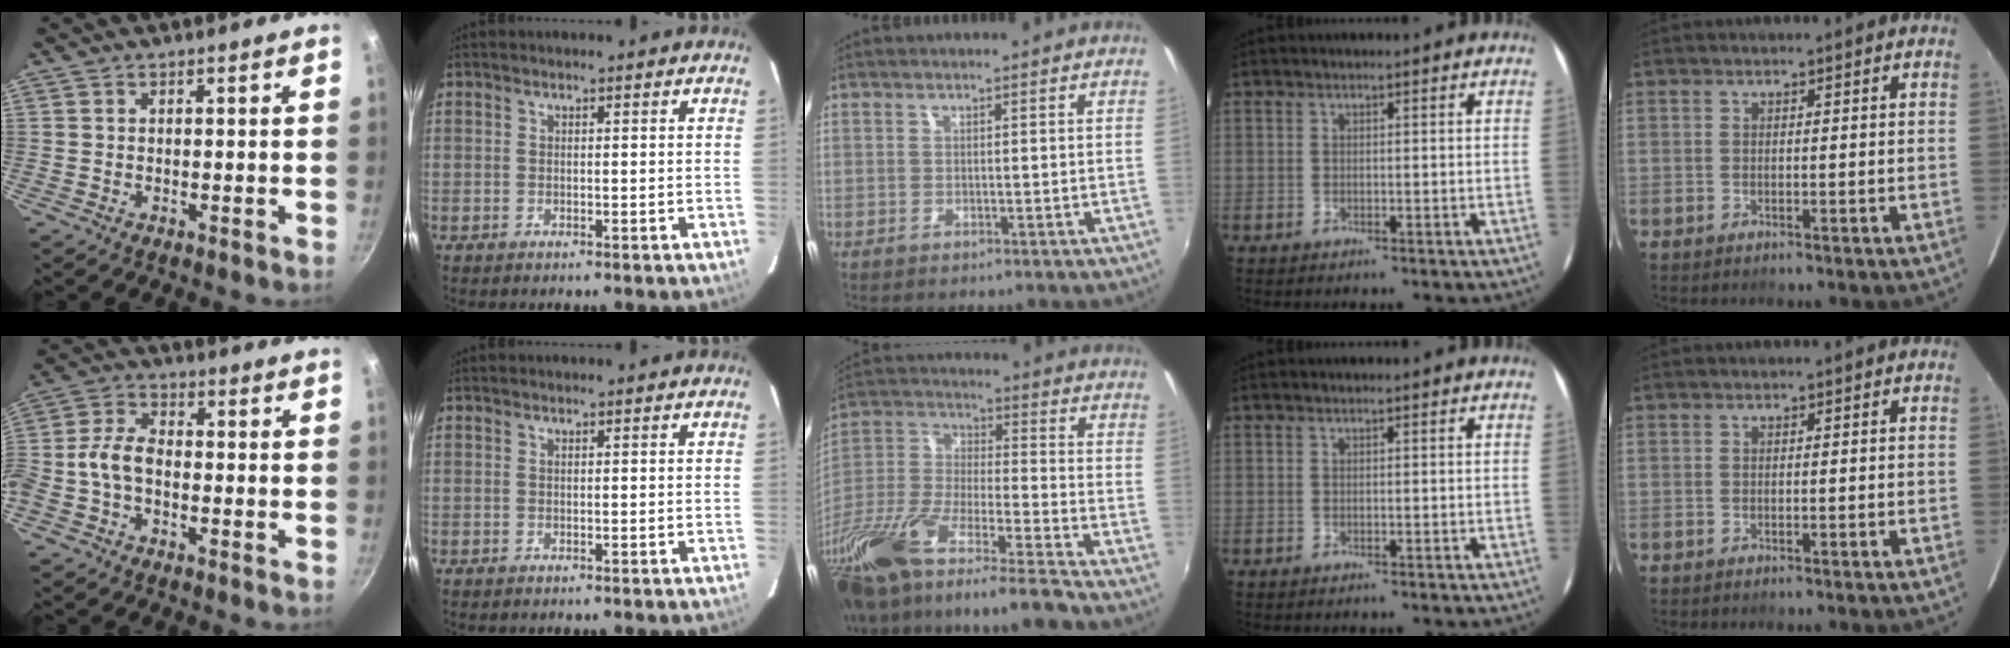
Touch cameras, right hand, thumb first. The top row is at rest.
{"thumb": {"total": 6.9, "force": [-2.1, 4.0, 5.2], "torque": [-0.110, 0.034, -0.053]}, "middle": {"total": 25.2, "force": [-18.7, 2.6, 16.6], "torque": [-0.310, -0.063, -0.340]}}